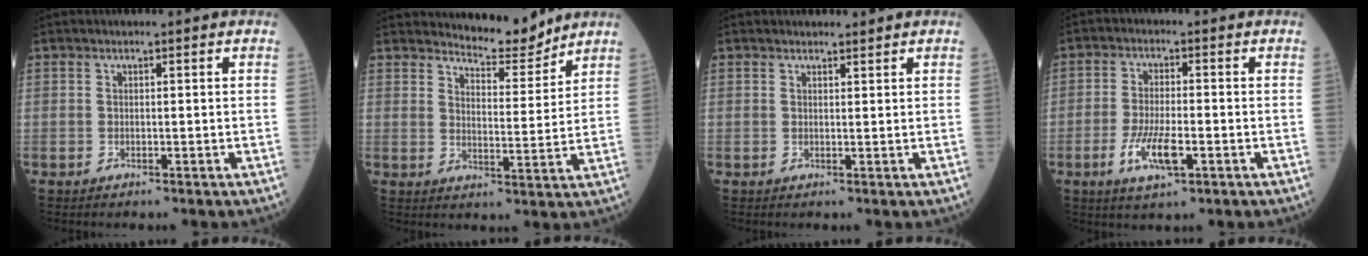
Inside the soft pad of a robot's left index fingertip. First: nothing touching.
{"total": 6.3, "force": [6.2, 0.7, 0.6], "torque": [-0.018, -0.020, 0.095]}
{"total": 1.5, "force": [1.4, 0.2, 0.2], "torque": [-0.005, 0.003, 0.024]}
{"total": 6.5, "force": [-2.5, 1.8, 5.7], "torque": [-0.119, -0.008, -0.043]}